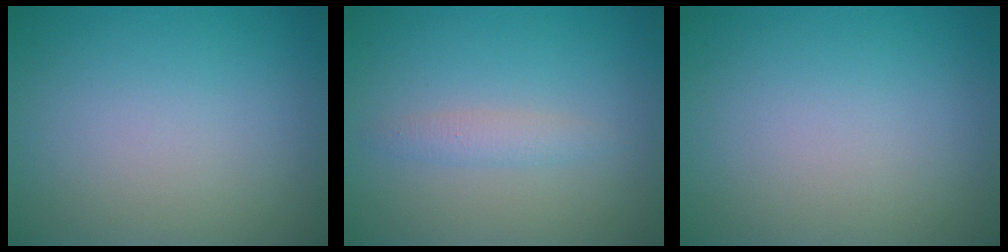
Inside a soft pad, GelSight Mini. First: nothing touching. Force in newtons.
{"total": 1.3, "press": 1.3, "slide": 0.1}
{"total": 0.0}